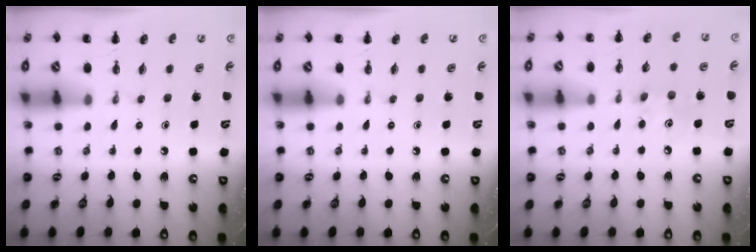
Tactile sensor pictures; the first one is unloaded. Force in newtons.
{"total": 0.0}
{"total": 6.8, "press": 6.6, "slide": 1.7}